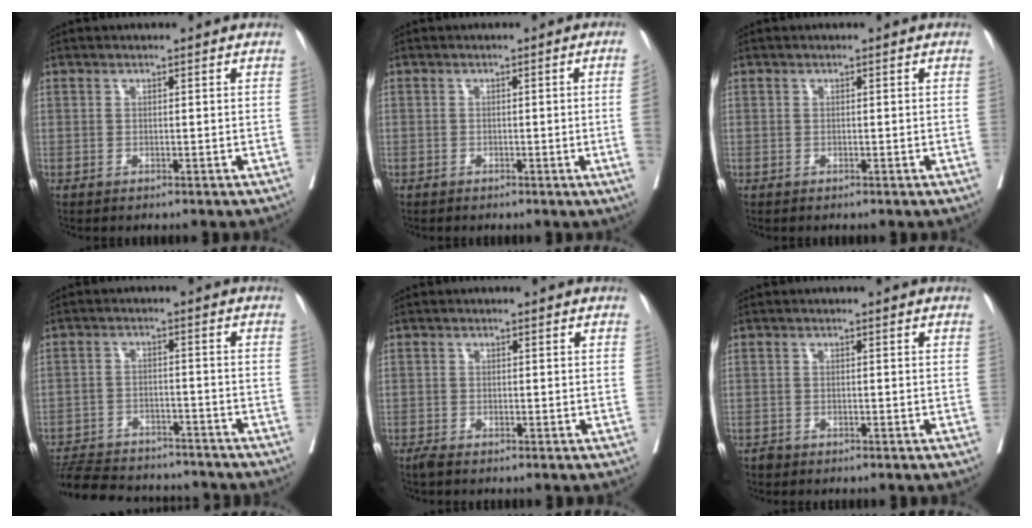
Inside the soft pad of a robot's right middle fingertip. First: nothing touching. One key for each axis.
{"total": 2.6, "fx": -0.6, "fy": -0.7, "fz": 2.4, "tx": -0.030, "ty": -0.001, "tz": -0.009}
{"total": 0.0}
{"total": 17.0, "fx": -15.6, "fy": 4.2, "fz": 5.3, "tx": -0.125, "ty": -0.005, "tz": -0.224}
{"total": 0.9, "fx": -0.8, "fy": 0.0, "fz": 0.4, "tx": -0.014, "ty": -0.003, "tz": -0.017}
{"total": 0.8, "fx": -0.6, "fy": 0.4, "fz": -0.1, "tx": -0.003, "ty": 0.001, "tz": -0.015}